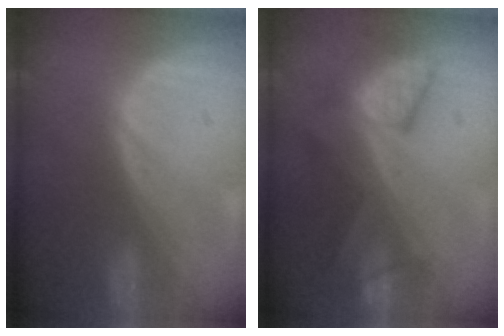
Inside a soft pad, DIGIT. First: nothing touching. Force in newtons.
{"total": 7.5, "press": 7.4, "slide": 1.1}